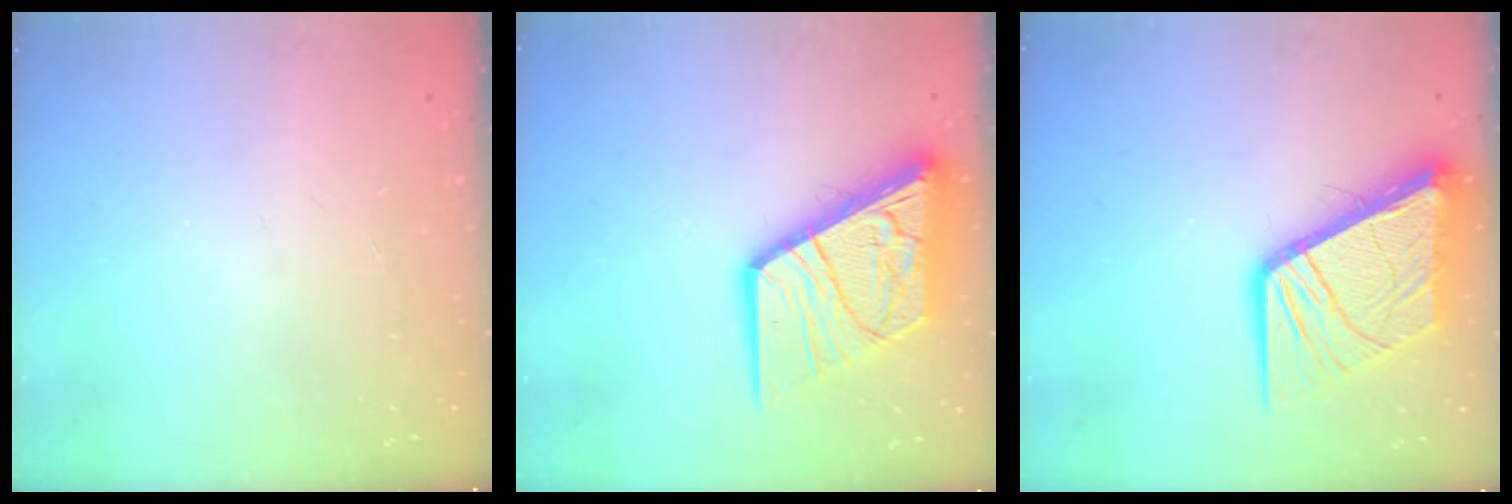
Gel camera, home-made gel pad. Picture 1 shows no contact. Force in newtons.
{"total": 19.3, "press": 19.1, "slide": 2.1}
{"total": 16.0, "press": 15.9, "slide": 2.0}